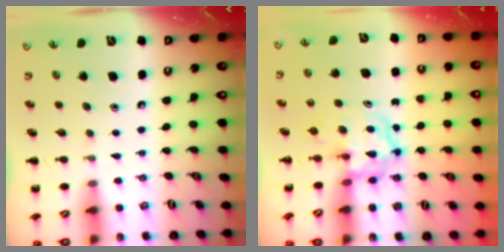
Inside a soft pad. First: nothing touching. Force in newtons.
{"total": 3.8, "press": 3.8, "slide": 0.5}